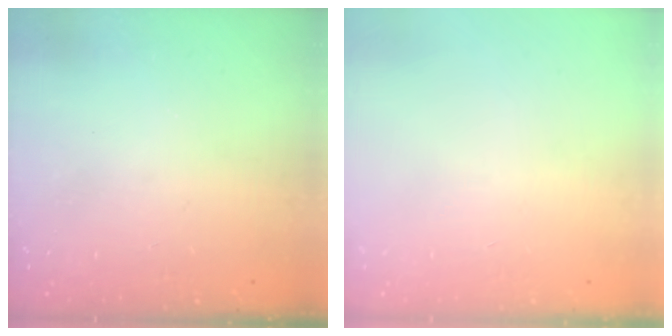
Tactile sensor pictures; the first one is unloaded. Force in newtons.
{"total": 0.0}